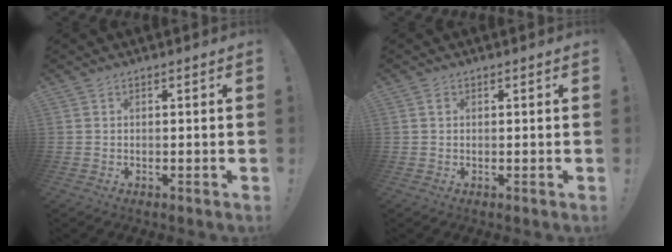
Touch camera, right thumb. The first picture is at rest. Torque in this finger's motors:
{"motor_torque": [-0.02, 0.24, 0.03, -0.19, 0.00]}